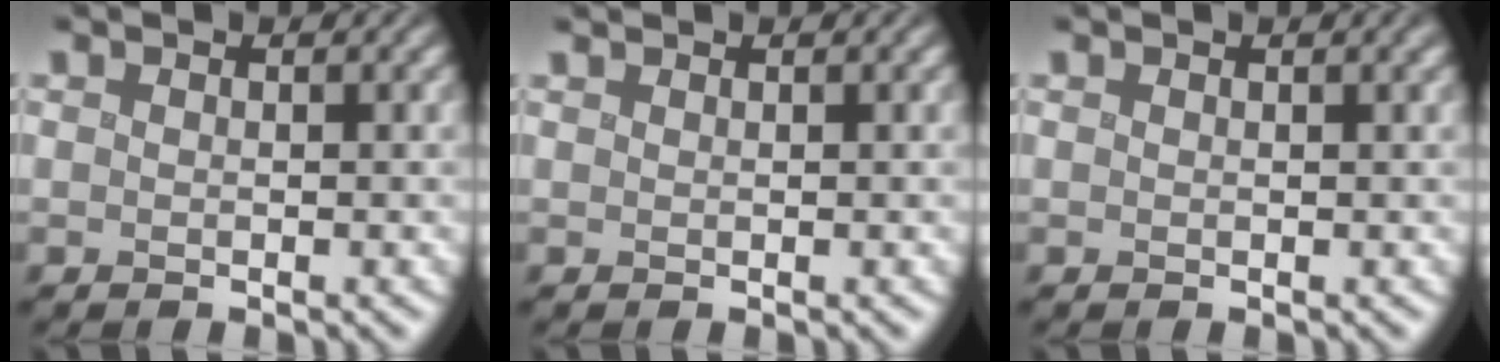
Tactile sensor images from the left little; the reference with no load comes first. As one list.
[{"total": 0.9, "force": [0.8, 0.3, 0.4], "torque": [0.002, -0.001, 0.003]}, {"total": 1.6, "force": [0.9, 0.7, 1.2], "torque": [-0.005, 0.008, 0.001]}]